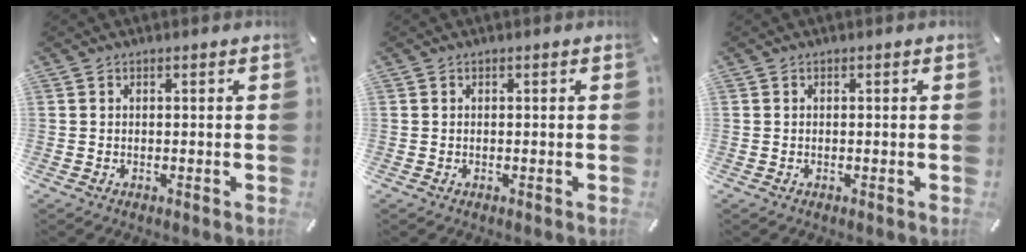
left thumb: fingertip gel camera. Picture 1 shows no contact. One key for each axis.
{"total": 0.0}
{"total": 0.0}